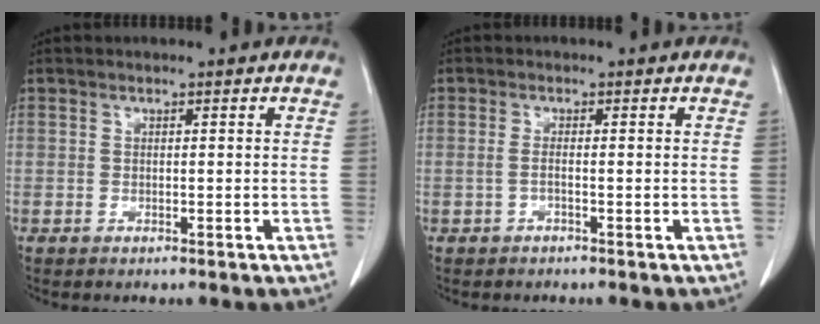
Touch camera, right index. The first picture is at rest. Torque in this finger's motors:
{"motor_torque": [-0.04, 0.14, 0.00, -0.01]}